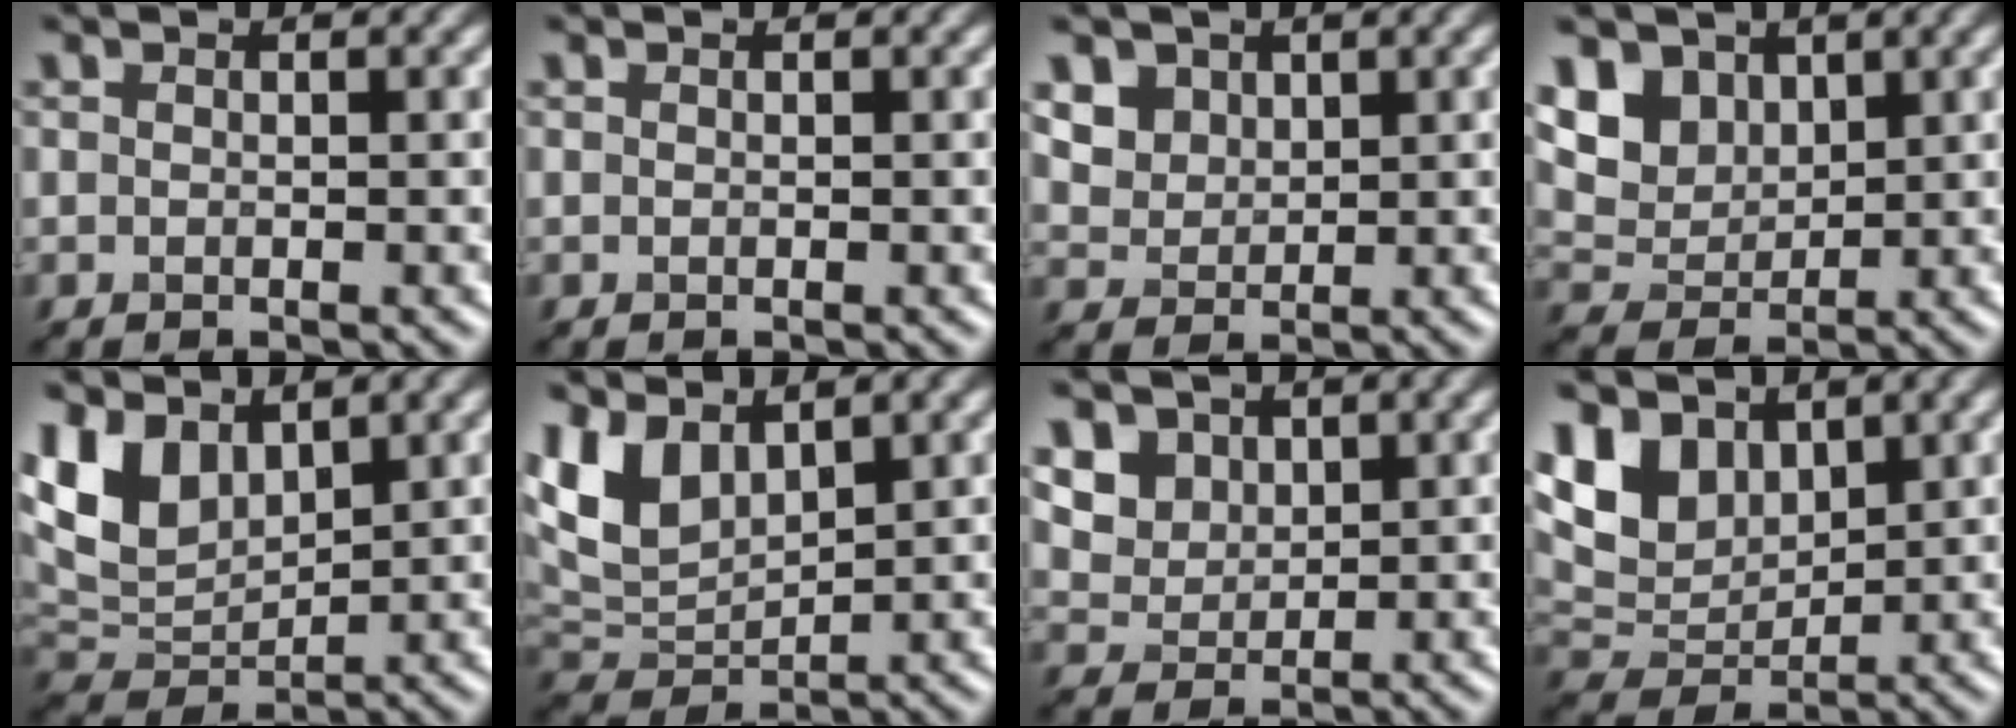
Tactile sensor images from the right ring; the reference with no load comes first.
{"total": 0.0}
{"total": 3.3, "force": [2.3, 2.3, 0.6], "torque": [-0.065, 0.004, 0.074]}
{"total": 5.6, "force": [3.5, 3.8, 2.1], "torque": [-0.092, 0.003, 0.094]}
{"total": 4.3, "force": [2.6, 2.6, 2.3], "torque": [-0.072, 0.000, 0.079]}
{"total": 4.1, "force": [2.6, 2.1, 2.4], "torque": [-0.077, 0.003, 0.078]}
{"total": 4.4, "force": [2.9, 3.1, 1.1], "torque": [-0.074, 0.006, 0.085]}
{"total": 4.3, "force": [2.7, 2.8, 1.9], "torque": [-0.066, 0.002, 0.075]}